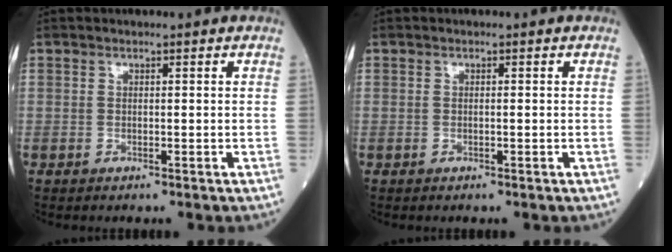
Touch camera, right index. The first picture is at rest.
{"total": 0.0}